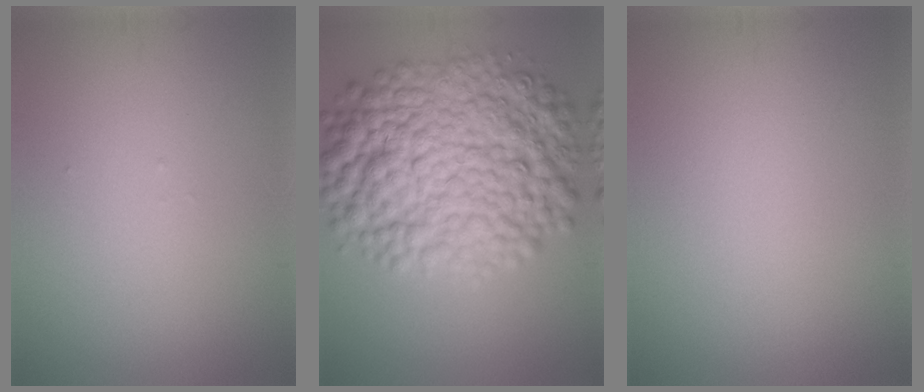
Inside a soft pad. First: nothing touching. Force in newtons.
{"total": 12.9, "press": 12.9, "slide": 0.1}
{"total": 0.0}